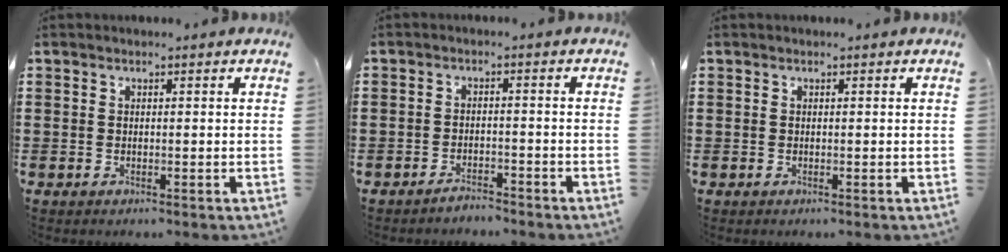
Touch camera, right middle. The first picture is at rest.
{"total": 2.4, "force": [-2.4, 0.3, -0.1], "torque": [-0.005, 0.005, -0.051]}
{"total": 0.0}